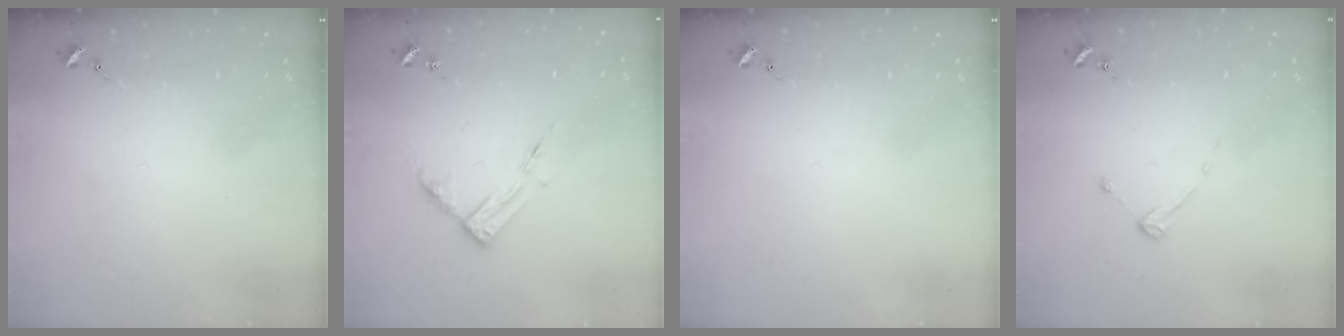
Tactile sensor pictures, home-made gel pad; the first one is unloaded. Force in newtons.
{"total": 9.3, "press": 9.2, "slide": 1.0}
{"total": 0.0}
{"total": 2.6, "press": 2.5, "slide": 0.4}